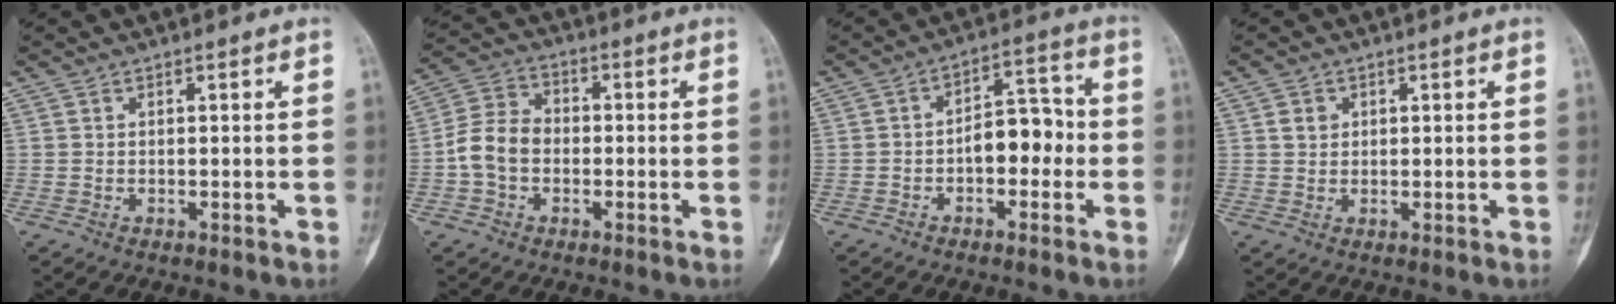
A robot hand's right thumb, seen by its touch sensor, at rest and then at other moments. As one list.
[{"total": 8.1, "force": [-1.6, 6.3, 4.9], "torque": [-0.086, 0.031, -0.043]}, {"total": 8.2, "force": [-1.6, 4.9, 6.4], "torque": [-0.069, 0.035, -0.034]}, {"total": 2.3, "force": [0.8, 2.0, 0.9], "torque": [-0.005, -0.003, 0.015]}]